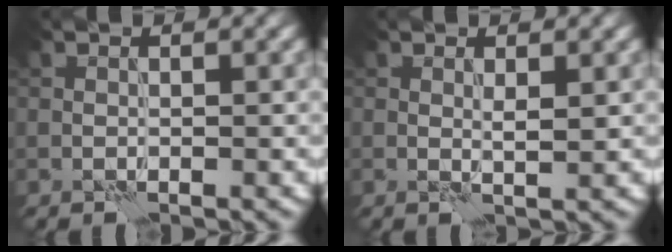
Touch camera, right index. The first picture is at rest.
{"total": 1.0, "force": [0.6, 0.1, 0.8], "torque": [-0.014, -0.002, 0.008]}